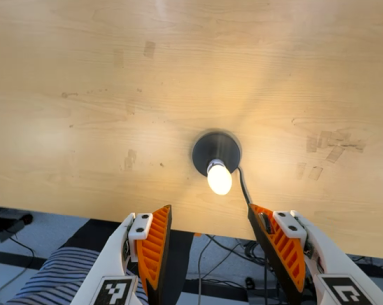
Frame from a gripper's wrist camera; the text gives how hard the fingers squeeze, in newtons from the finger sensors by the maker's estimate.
{"total": 0.0}